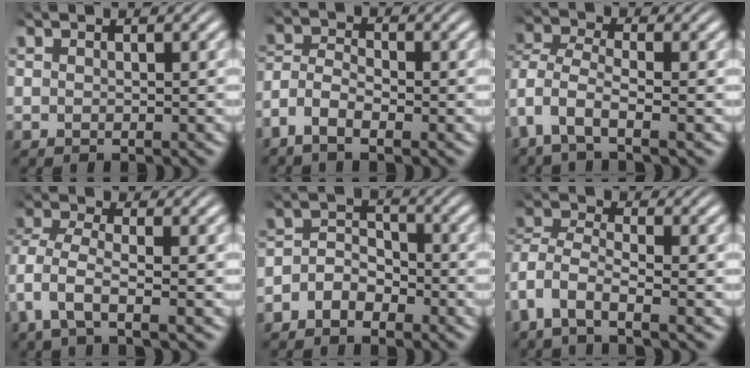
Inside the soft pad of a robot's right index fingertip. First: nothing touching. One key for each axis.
{"total": 4.3, "fx": -1.5, "fy": 3.5, "fz": 2.2, "tx": -0.059, "ty": -0.009, "tz": -0.034}
{"total": 4.7, "fx": -0.7, "fy": 3.4, "fz": 3.1, "tx": -0.102, "ty": -0.027, "tz": -0.007}
{"total": 2.9, "fx": -0.5, "fy": 1.7, "fz": 2.4, "tx": -0.086, "ty": -0.026, "tz": 0.000}
{"total": 4.7, "fx": -2.2, "fy": 3.8, "fz": 1.8, "tx": -0.026, "ty": 0.000, "tz": -0.050}
{"total": 6.5, "fx": -1.4, "fy": 5.4, "fz": 3.3, "tx": -0.111, "ty": -0.025, "tz": -0.026}